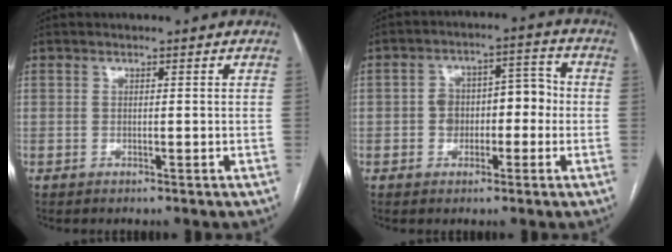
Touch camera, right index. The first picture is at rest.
{"total": 7.1, "force": [-1.0, 4.8, 5.2], "torque": [-0.073, 0.043, -0.012]}